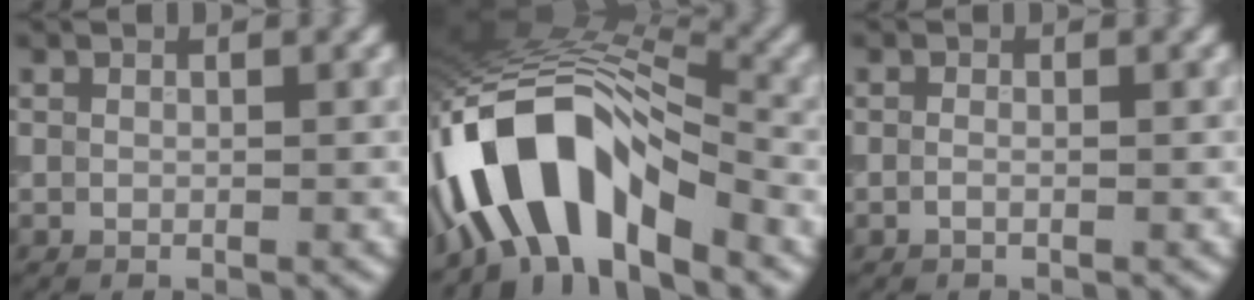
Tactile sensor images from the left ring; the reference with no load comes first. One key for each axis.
{"total": 12.7, "fx": -5.7, "fy": 5.6, "fz": 9.9, "tx": -0.173, "ty": 0.013, "tz": -0.107}
{"total": 0.6, "fx": -0.2, "fy": 0.3, "fz": 0.5, "tx": -0.012, "ty": -0.004, "tz": -0.009}